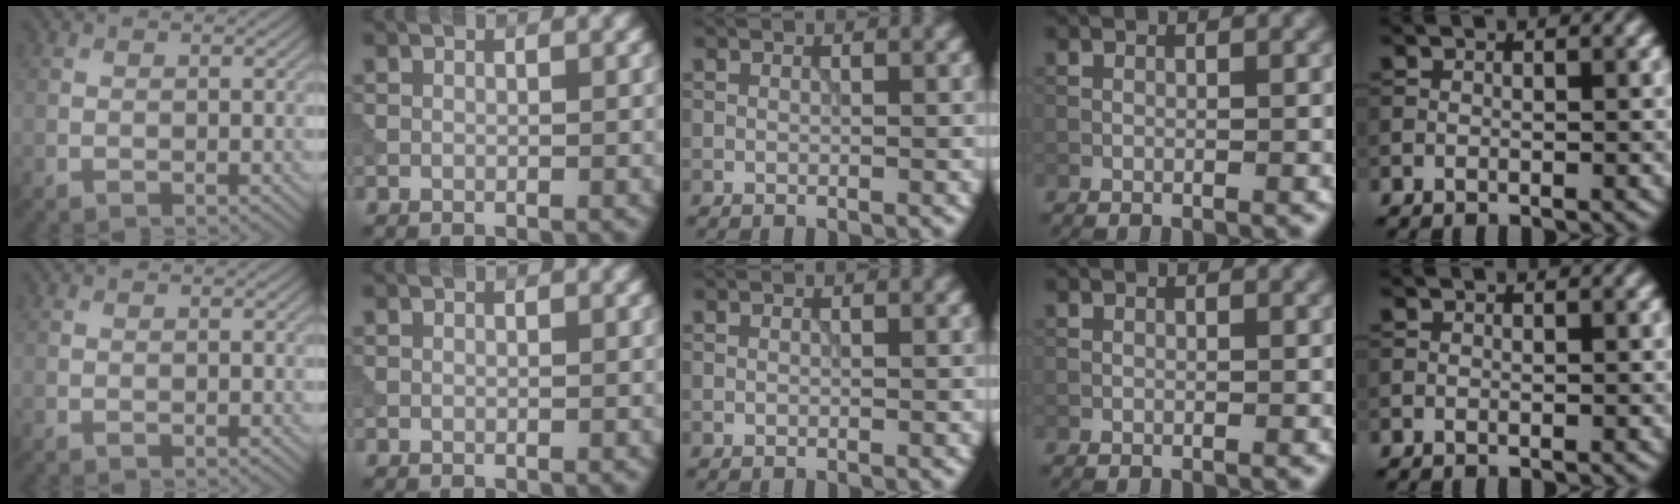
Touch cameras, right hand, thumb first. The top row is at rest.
{}